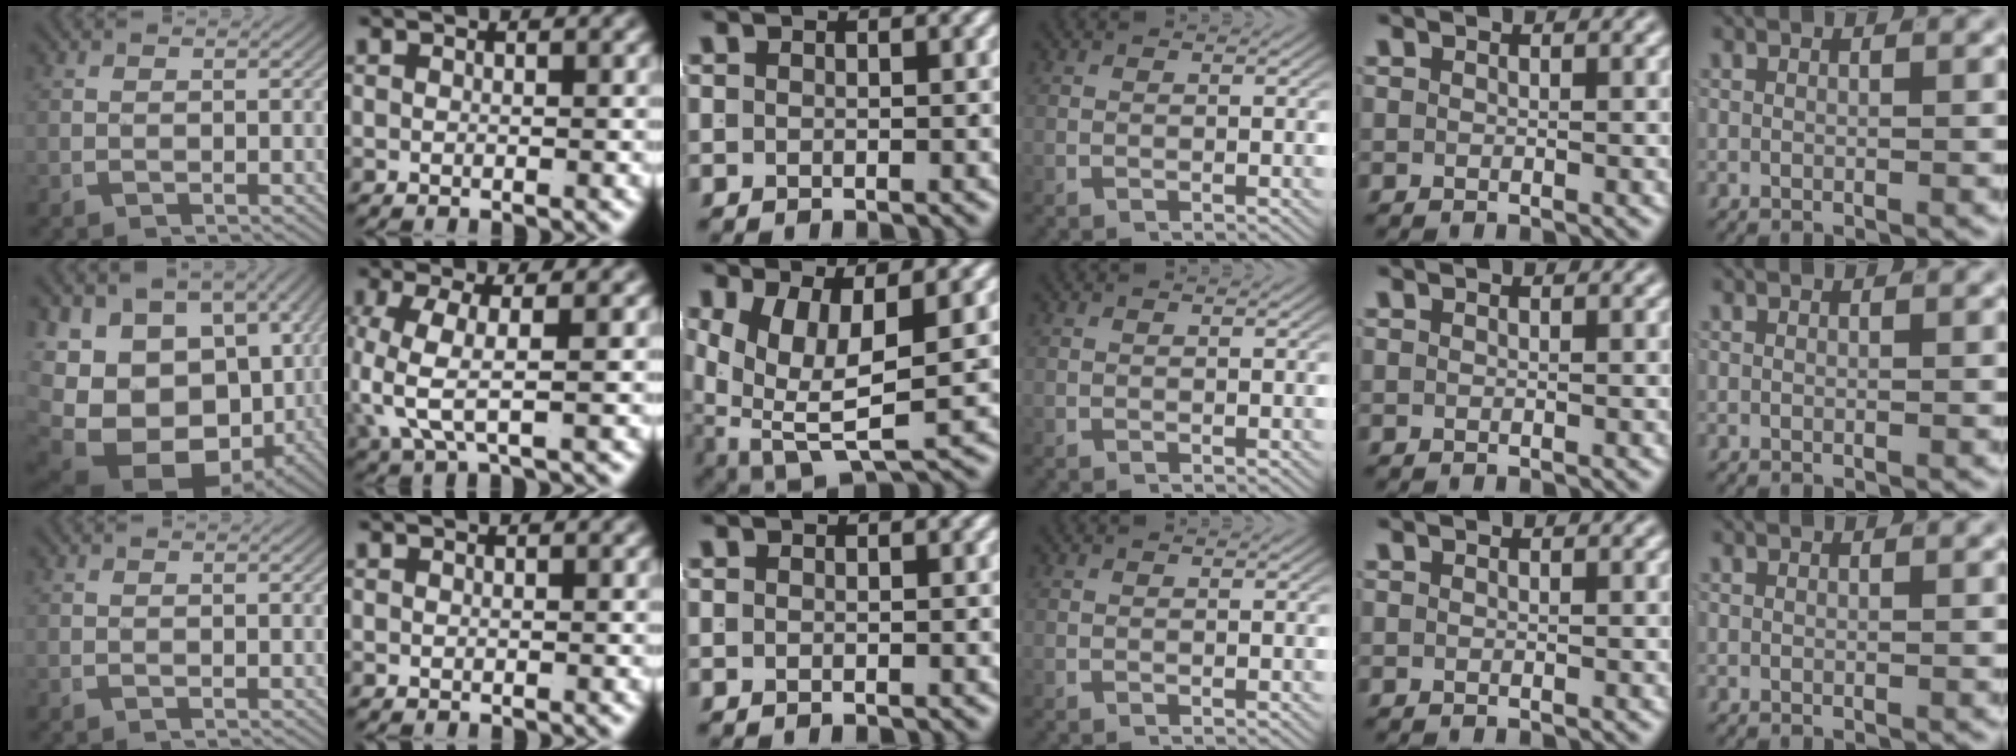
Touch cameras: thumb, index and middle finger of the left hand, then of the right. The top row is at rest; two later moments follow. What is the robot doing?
{"motion": "lift_and_place", "object": "shirt"}